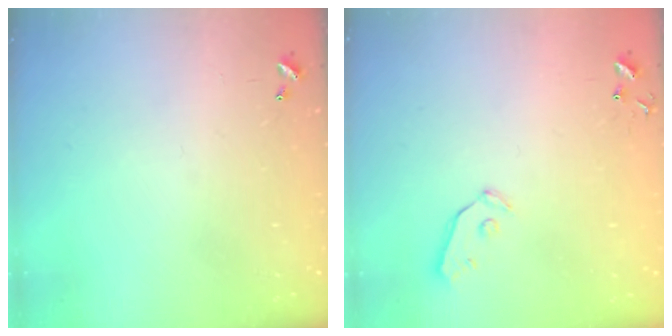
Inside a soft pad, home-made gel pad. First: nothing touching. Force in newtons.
{"total": 4.0, "press": 3.9, "slide": 0.7}